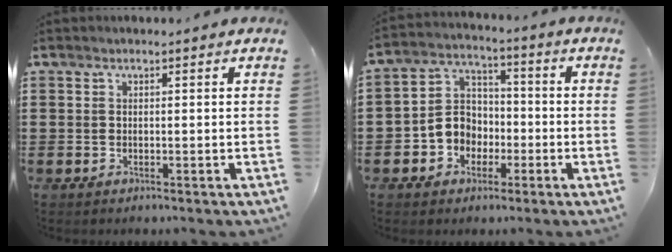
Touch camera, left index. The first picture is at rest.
{"total": 6.2, "force": [-2.2, 5.4, 2.0], "torque": [-0.065, 0.011, -0.046]}